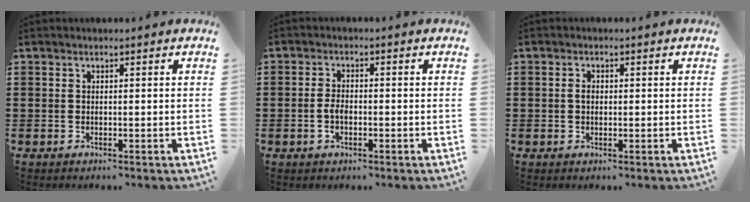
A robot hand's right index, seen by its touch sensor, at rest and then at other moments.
{"total": 2.5, "force": [-0.7, 1.2, 2.1], "torque": [-0.056, -0.005, -0.017]}
{"total": 1.4, "force": [0.0, 0.9, 1.1], "torque": [-0.023, 0.005, -0.002]}